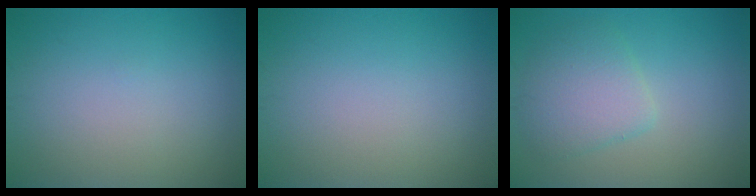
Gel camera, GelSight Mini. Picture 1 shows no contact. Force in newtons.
{"total": 0.0}
{"total": 3.5, "press": 3.5, "slide": 0.2}